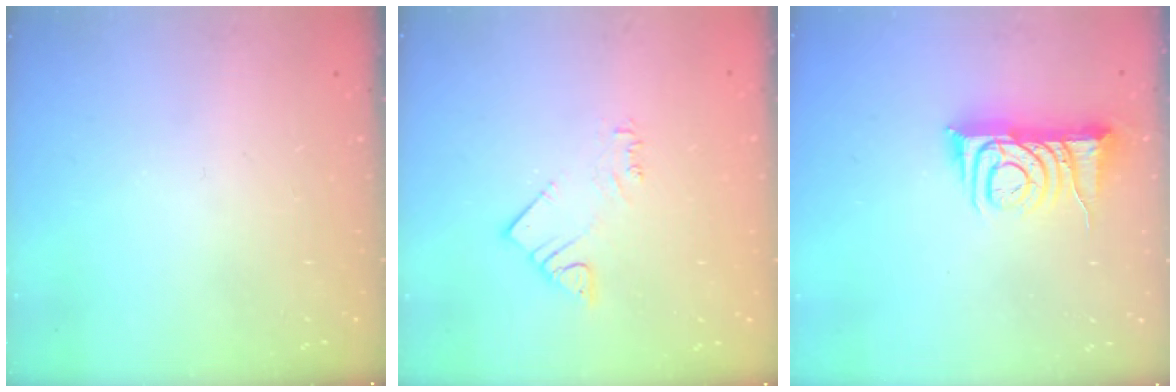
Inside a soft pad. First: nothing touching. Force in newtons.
{"total": 3.2, "press": 3.2, "slide": 0.2}
{"total": 8.1, "press": 8.0, "slide": 1.2}